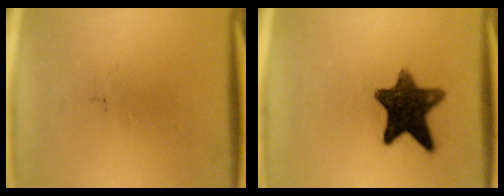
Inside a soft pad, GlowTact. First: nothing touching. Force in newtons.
{"total": 11.4}